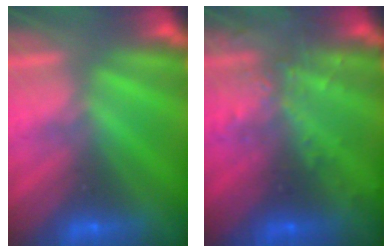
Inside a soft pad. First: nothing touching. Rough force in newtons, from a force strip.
{"total": 2.9}